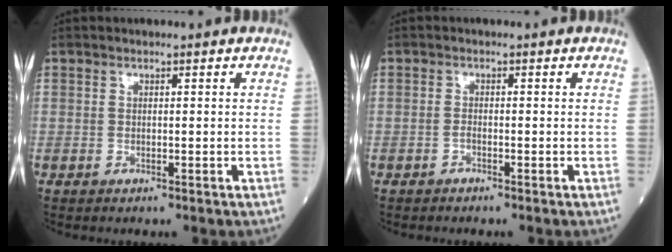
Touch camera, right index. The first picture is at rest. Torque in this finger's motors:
{"motor_torque": [-0.07, -0.02, -0.03, -0.01]}